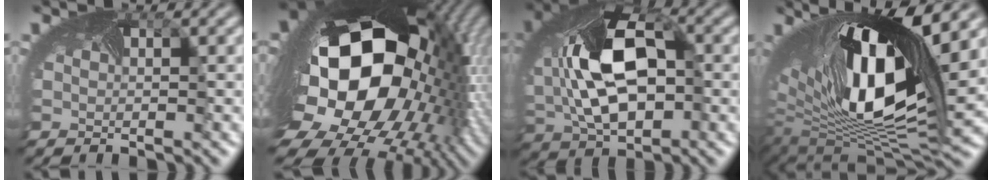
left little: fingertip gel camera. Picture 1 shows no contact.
{"total": 21.7, "force": [-1.1, 16.1, 14.5], "torque": [-0.281, -0.067, -0.007]}
{"total": 10.4, "force": [0.4, 6.6, 8.0], "torque": [-0.177, -0.006, 0.020]}
{"total": 15.3, "force": [5.1, 5.6, 13.3], "torque": [-0.259, 0.011, 0.108]}